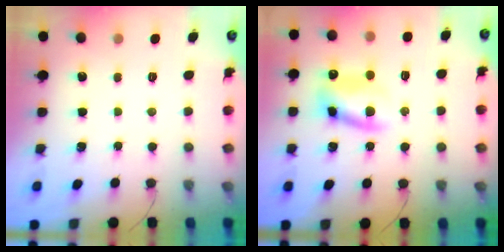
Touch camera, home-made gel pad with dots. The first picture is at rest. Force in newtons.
{"total": 10.8, "press": 10.6, "slide": 1.9}